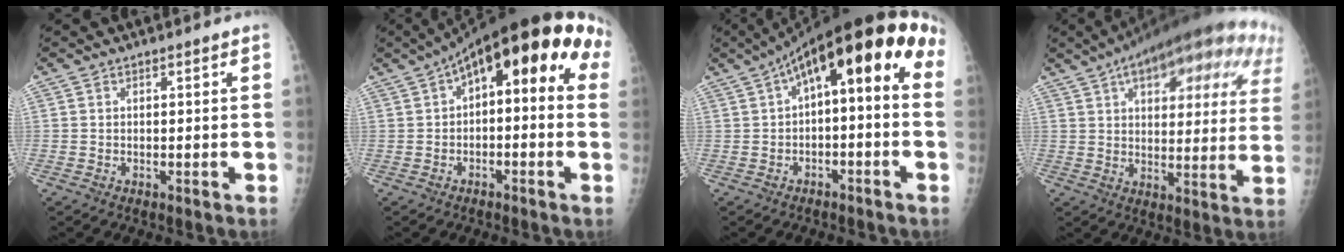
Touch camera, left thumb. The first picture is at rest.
{"total": 17.3, "force": [4.0, 7.3, 15.1], "torque": [-0.179, 0.049, 0.040]}
{"total": 16.1, "force": [2.1, 6.2, 14.6], "torque": [-0.190, 0.064, 0.021]}
{"total": 28.3, "force": [13.6, 10.9, 22.4], "torque": [-0.302, 0.008, 0.187]}